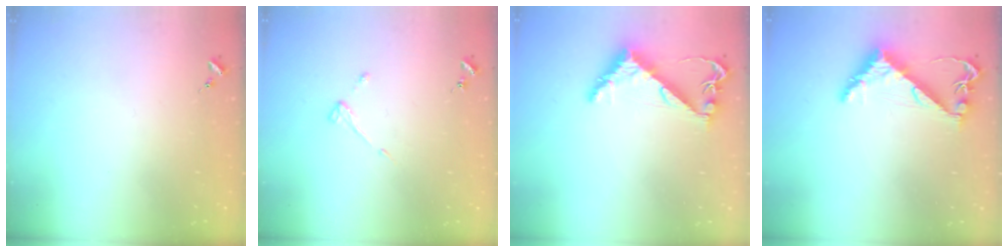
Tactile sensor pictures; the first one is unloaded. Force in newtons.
{"total": 3.0, "press": 3.0, "slide": 0.6}
{"total": 7.9, "press": 7.9, "slide": 0.8}
{"total": 7.9, "press": 7.9, "slide": 0.8}